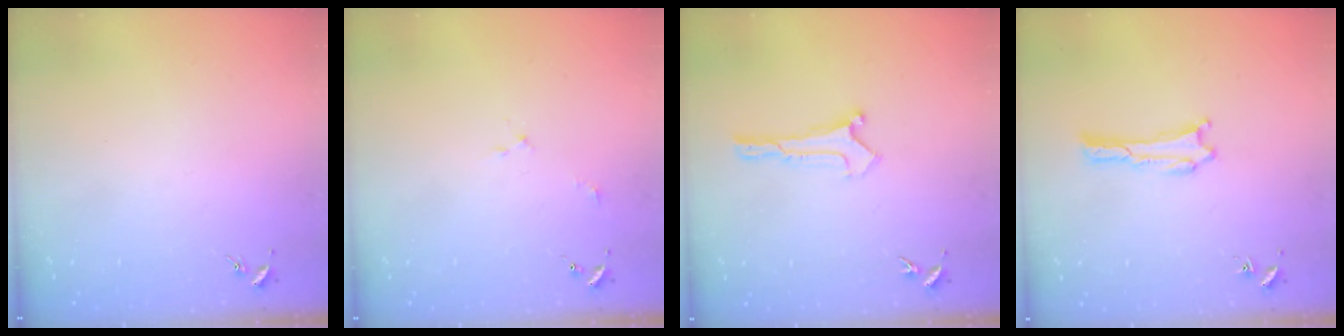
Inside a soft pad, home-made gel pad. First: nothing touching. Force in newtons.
{"total": 2.2, "press": 2.2, "slide": 0.2}
{"total": 0.0}
{"total": 0.0}